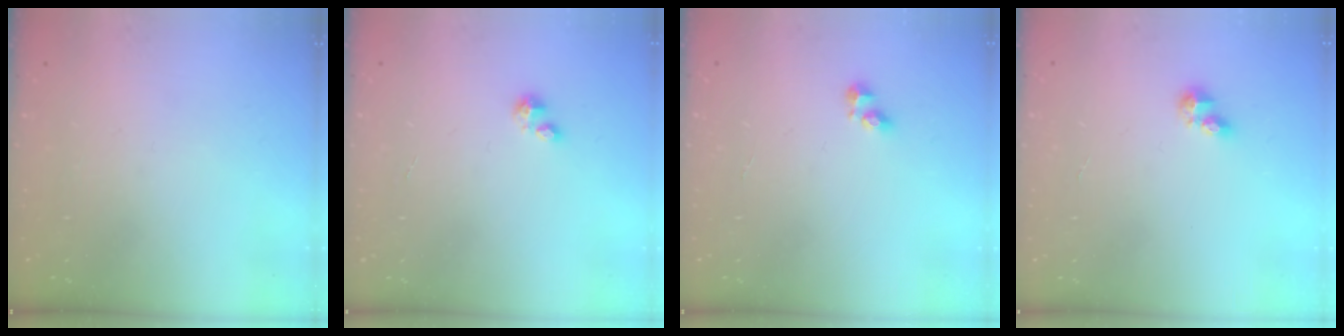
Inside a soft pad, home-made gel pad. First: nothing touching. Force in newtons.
{"total": 0.9, "press": 0.9, "slide": 0.3}
{"total": 2.5, "press": 2.5, "slide": 0.2}
{"total": 4.0, "press": 3.9, "slide": 0.5}